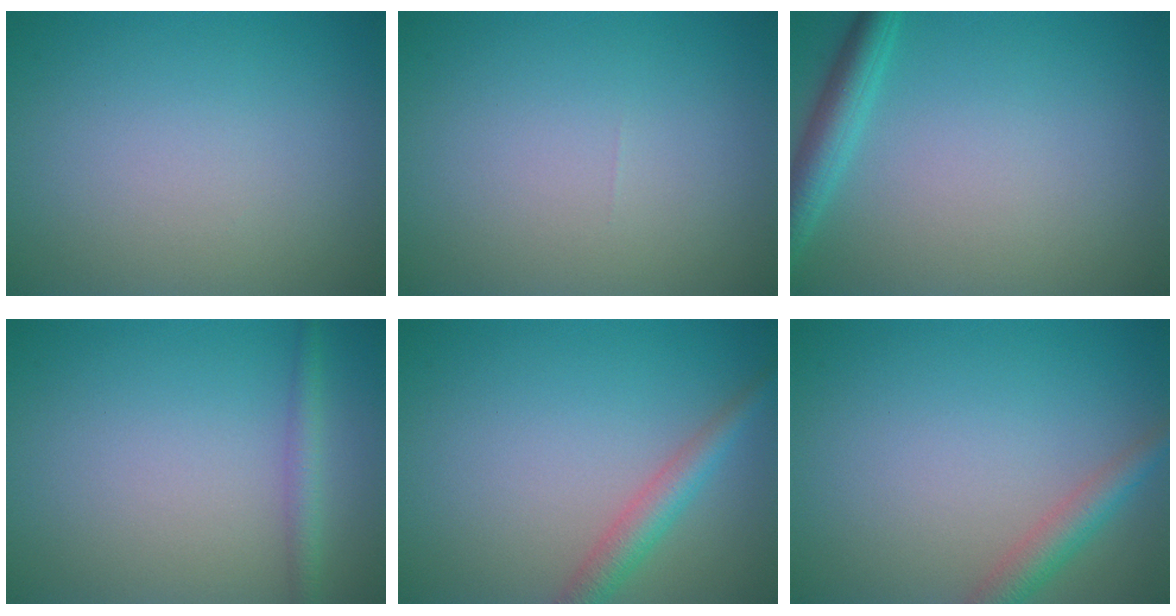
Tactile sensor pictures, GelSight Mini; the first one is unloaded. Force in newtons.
{"total": 0.0}
{"total": 3.0, "press": 3.0, "slide": 0.2}
{"total": 1.7, "press": 1.7, "slide": 0.1}
{"total": 2.8, "press": 2.8, "slide": 0.1}
{"total": 2.7, "press": 2.7, "slide": 0.1}